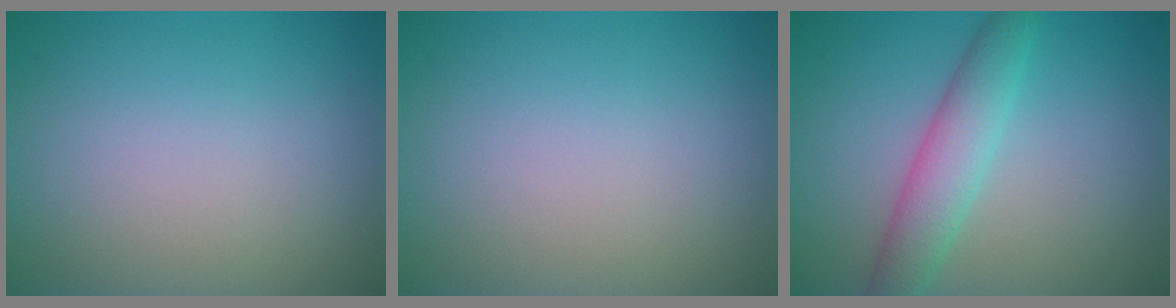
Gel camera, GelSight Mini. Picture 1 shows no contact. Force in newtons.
{"total": 0.0}
{"total": 3.9, "press": 3.9, "slide": 0.2}